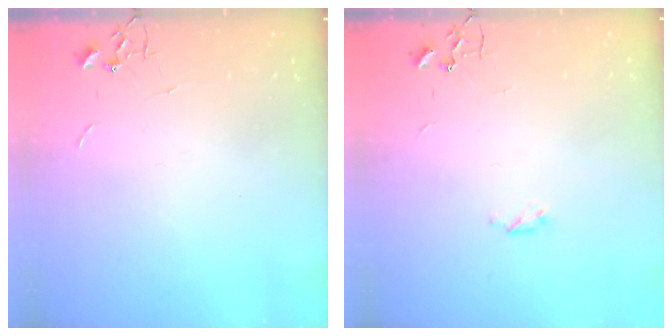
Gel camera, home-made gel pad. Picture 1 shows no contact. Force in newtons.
{"total": 3.5, "press": 3.4, "slide": 0.5}